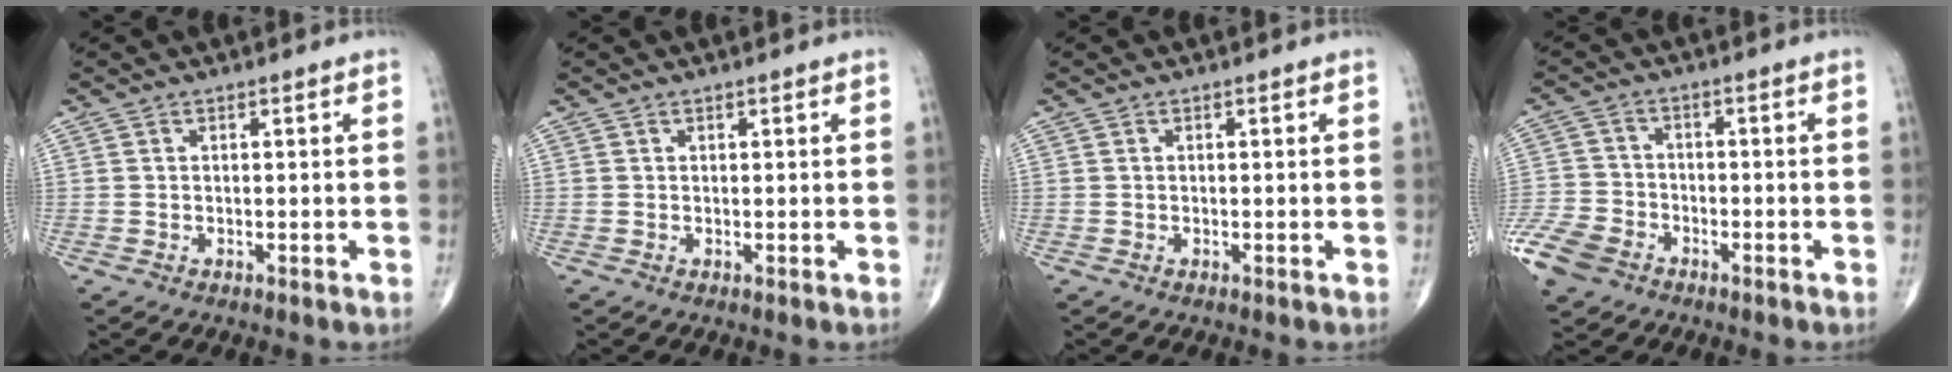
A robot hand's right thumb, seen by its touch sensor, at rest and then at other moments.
{"total": 0.0}
{"total": 0.0}
{"total": 8.7, "force": [-5.1, 5.9, 3.8], "torque": [-0.081, 0.013, -0.101]}